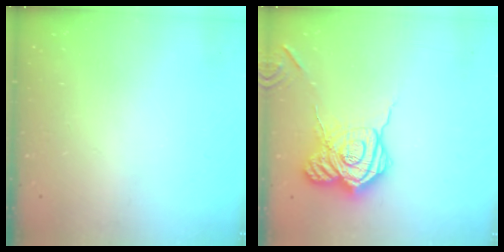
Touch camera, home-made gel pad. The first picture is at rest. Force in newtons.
{"total": 18.0, "press": 17.9, "slide": 1.4}